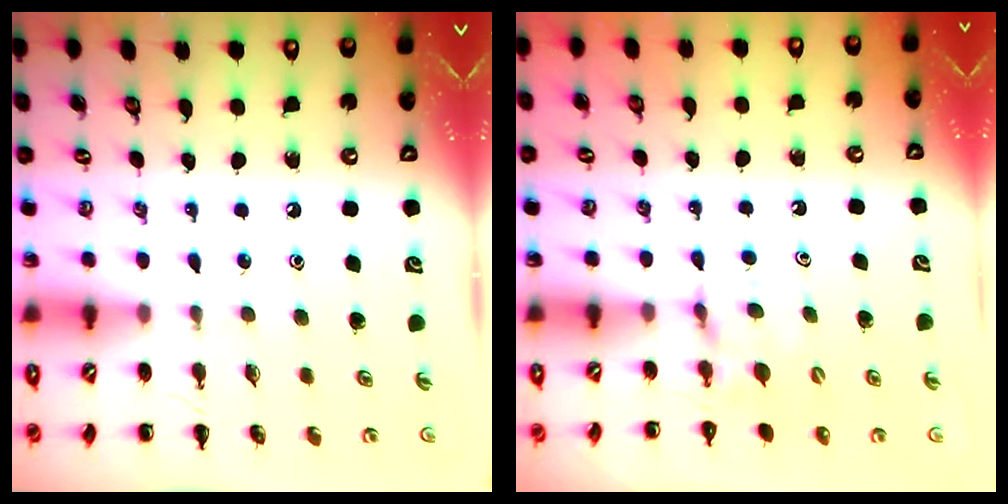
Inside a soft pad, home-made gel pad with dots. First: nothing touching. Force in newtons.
{"total": 5.9, "press": 5.7, "slide": 1.6}